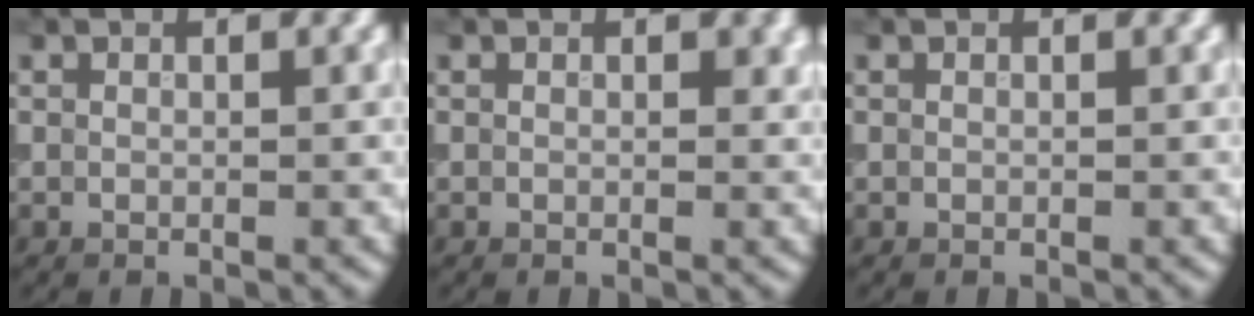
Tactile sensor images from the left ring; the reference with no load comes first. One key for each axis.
{"total": 0.8, "fx": 0.2, "fy": 0.6, "fz": 0.6, "tx": -0.004, "ty": -0.005, "tz": 0.001}
{"total": 0.0}